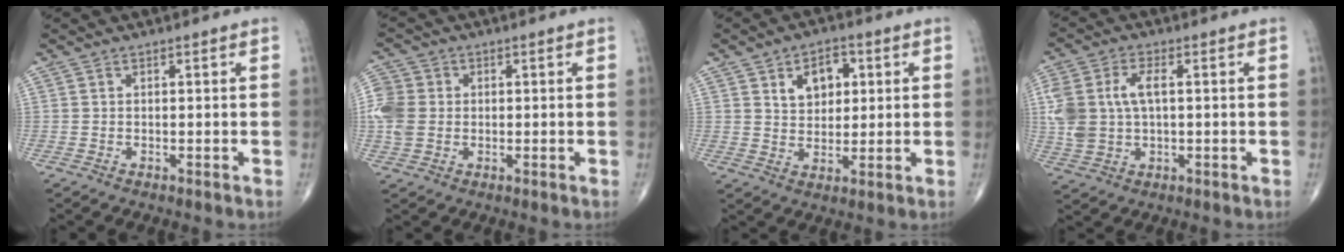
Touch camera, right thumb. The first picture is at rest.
{"total": 7.4, "force": [-0.1, 6.2, 4.1], "torque": [-0.090, 0.007, -0.008]}
{"total": 7.5, "force": [2.7, 5.1, 4.8], "torque": [-0.041, -0.009, 0.042]}
{"total": 9.8, "force": [1.1, 5.7, 7.9], "torque": [-0.183, 0.011, 0.028]}